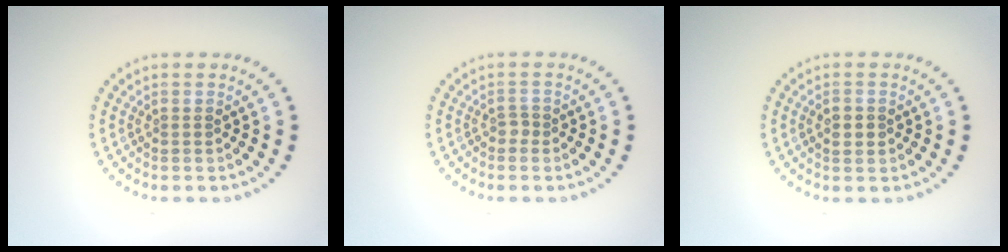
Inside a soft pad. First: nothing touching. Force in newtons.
{"total": 0.9, "press": 0.6, "slide": 0.7}
{"total": 1.4, "press": 1.4, "slide": 0.1}